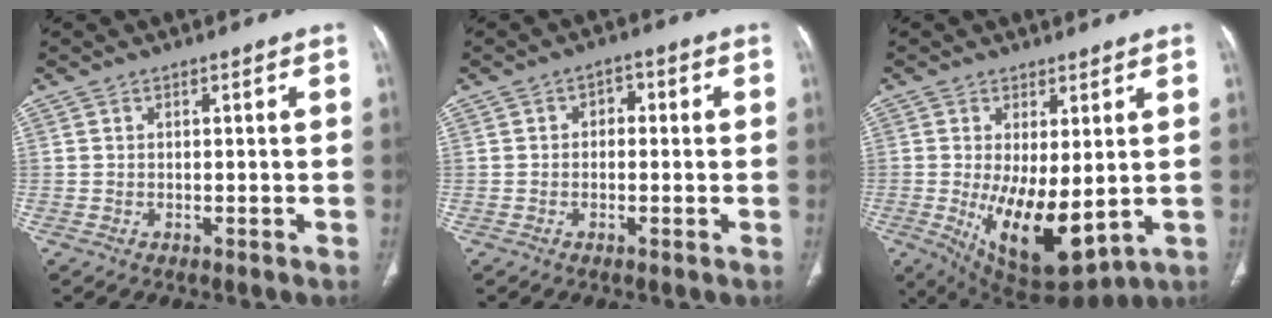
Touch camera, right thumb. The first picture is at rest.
{"total": 2.6, "force": [0.2, 1.9, 1.7], "torque": [-0.010, 0.010, -0.005]}
{"total": 13.1, "force": [-1.2, 5.6, 11.8], "torque": [-0.187, -0.030, 0.004]}